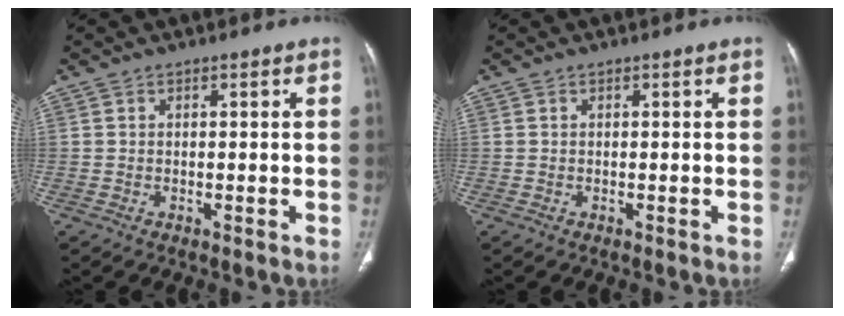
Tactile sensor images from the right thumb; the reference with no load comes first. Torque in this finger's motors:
{"motor_torque": [-0.02, 0.02, -0.17, 0.07, 0.02]}